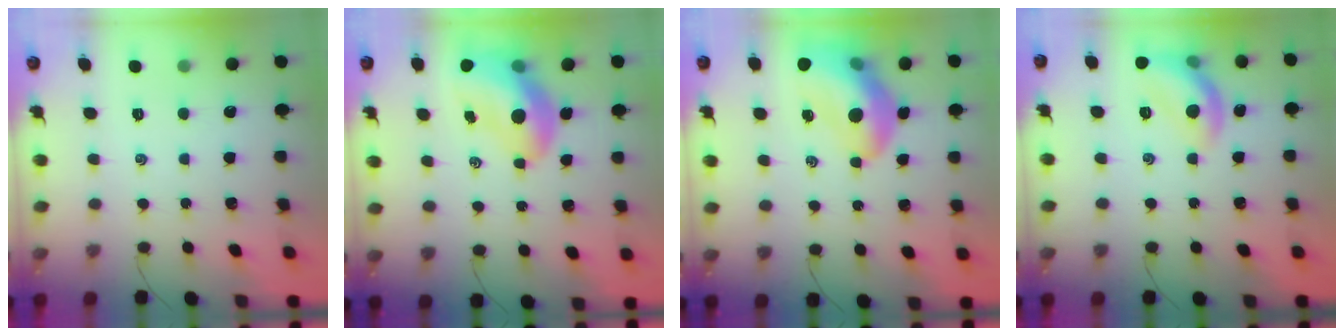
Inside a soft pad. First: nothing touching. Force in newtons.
{"total": 12.7, "press": 12.1, "slide": 3.8}
{"total": 15.6, "press": 15.0, "slide": 4.4}
{"total": 11.8, "press": 11.8, "slide": 0.5}